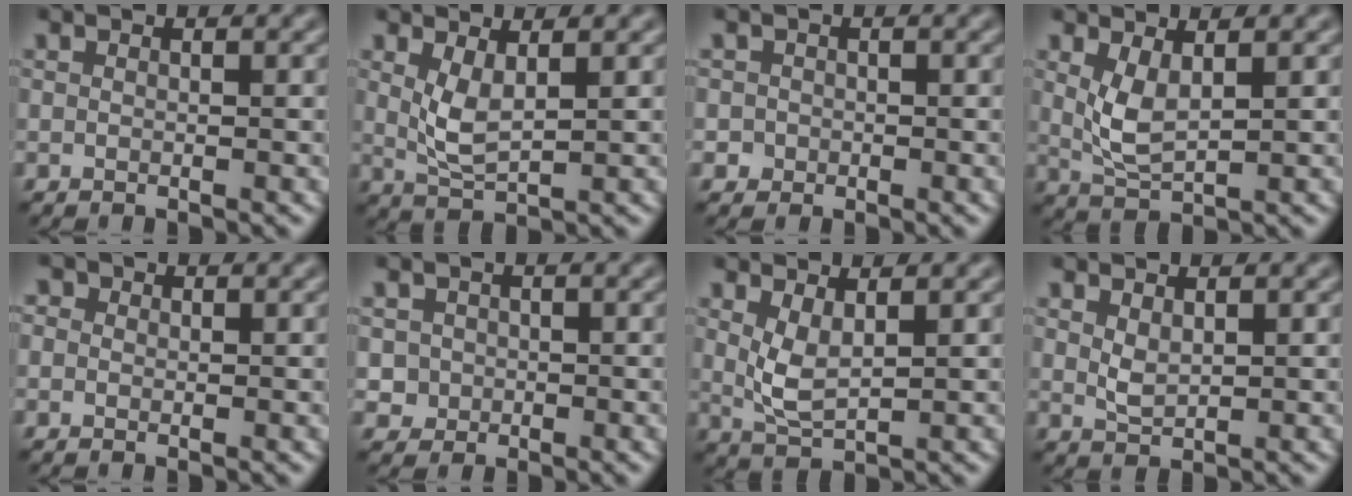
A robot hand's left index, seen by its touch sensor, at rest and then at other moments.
{"total": 2.8, "force": [1.1, 0.9, 2.4], "torque": [-0.056, -0.008, 0.026]}
{"total": 1.2, "force": [-0.2, 1.2, 0.0], "torque": [0.016, -0.002, -0.003]}
{"total": 3.0, "force": [1.1, 1.1, 2.6], "torque": [-0.062, -0.009, 0.028]}
{"total": 1.7, "force": [0.7, 1.4, 0.7], "torque": [-0.007, 0.006, -0.016]}
{"total": 1.7, "force": [-0.2, 1.7, 0.1], "torque": [0.013, 0.000, 0.001]}
{"total": 2.8, "force": [1.1, 1.0, 2.3], "torque": [-0.055, -0.008, 0.027]}
{"total": 1.6, "force": [0.8, 0.7, 1.2], "torque": [-0.027, -0.001, 0.020]}